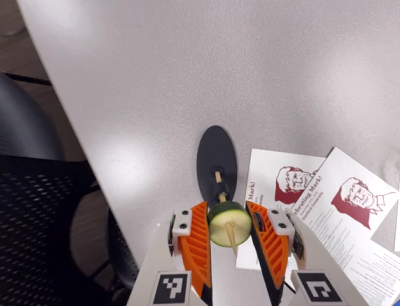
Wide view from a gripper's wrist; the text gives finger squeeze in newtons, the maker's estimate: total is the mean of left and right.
{"total": 12.0, "left": 12.4, "right": 11.6}